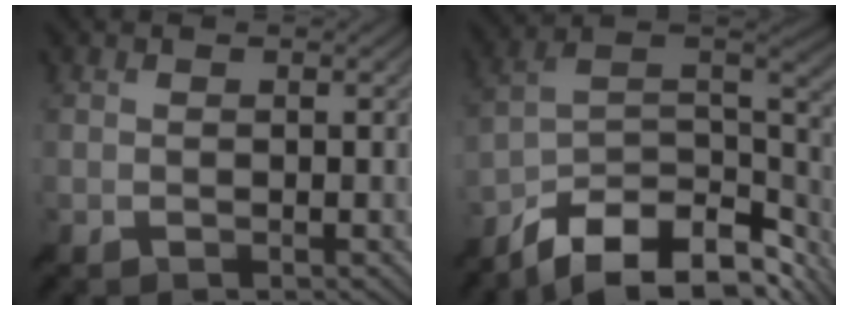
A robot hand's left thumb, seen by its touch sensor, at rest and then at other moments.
{"total": 14.3, "force": [-9.4, 6.0, 9.0], "torque": [-0.207, -0.015, -0.146]}